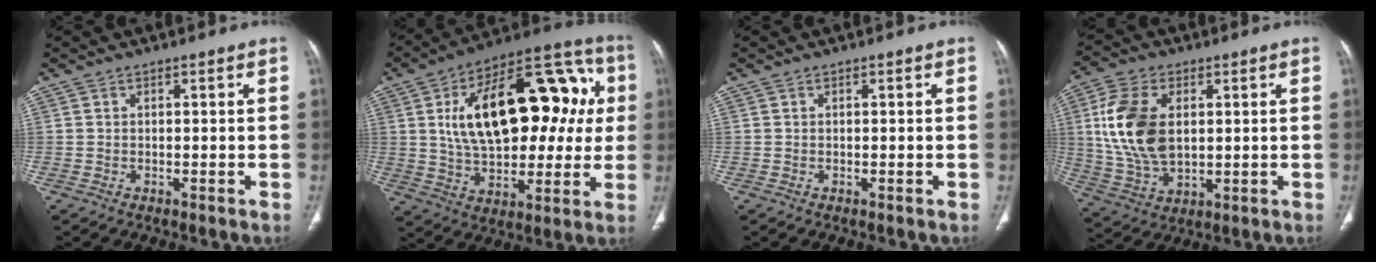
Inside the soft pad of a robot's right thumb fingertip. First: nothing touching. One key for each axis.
{"total": 28.4, "fx": 4.9, "fy": 15.2, "fz": 23.5, "tx": -0.332, "ty": 0.030, "tz": 0.076}
{"total": 0.0}
{"total": 14.9, "fx": 2.4, "fy": 9.2, "fz": 11.5, "tx": -0.227, "ty": -0.006, "tz": 0.053}